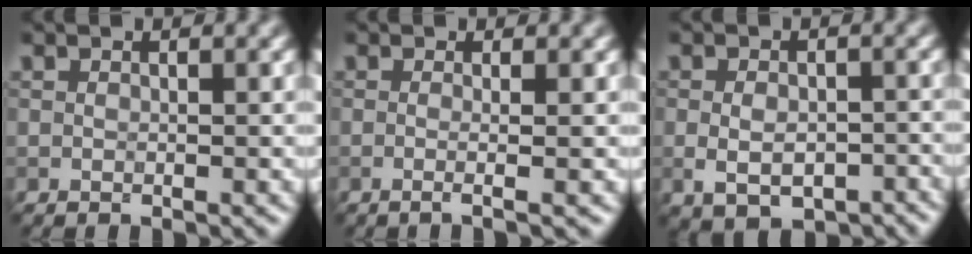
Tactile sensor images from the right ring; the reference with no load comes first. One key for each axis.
{"total": 3.1, "fx": 0.4, "fy": 1.5, "fz": 2.6, "tx": -0.015, "ty": 0.001, "tz": -0.026}
{"total": 5.6, "fx": -1.9, "fy": 3.6, "fz": 3.8, "tx": -0.055, "ty": -0.009, "tz": -0.023}